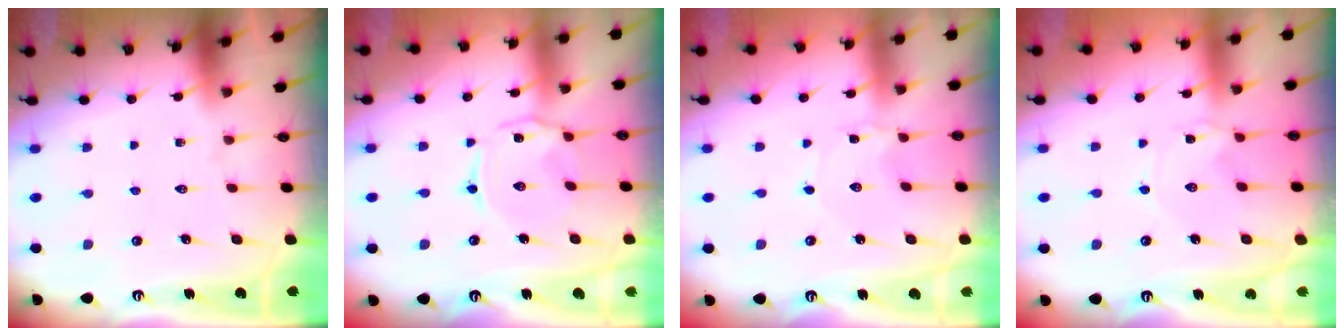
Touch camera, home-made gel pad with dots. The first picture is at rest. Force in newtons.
{"total": 2.7, "press": 2.7, "slide": 0.4}
{"total": 0.9, "press": 0.9, "slide": 0.1}
{"total": 1.4, "press": 1.4, "slide": 0.3}